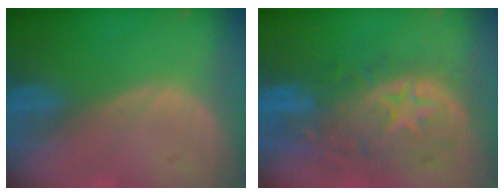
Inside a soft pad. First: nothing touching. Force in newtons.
{"total": 11.1, "press": 9.8, "slide": 5.2}